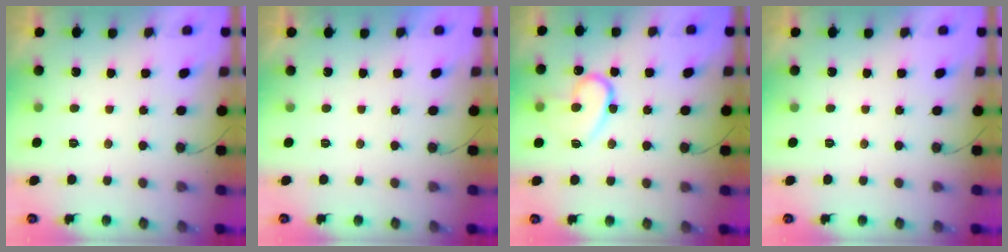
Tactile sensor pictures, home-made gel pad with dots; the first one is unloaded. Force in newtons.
{"total": 1.7, "press": 1.7, "slide": 0.1}
{"total": 13.7, "press": 13.6, "slide": 1.4}
{"total": 0.0}